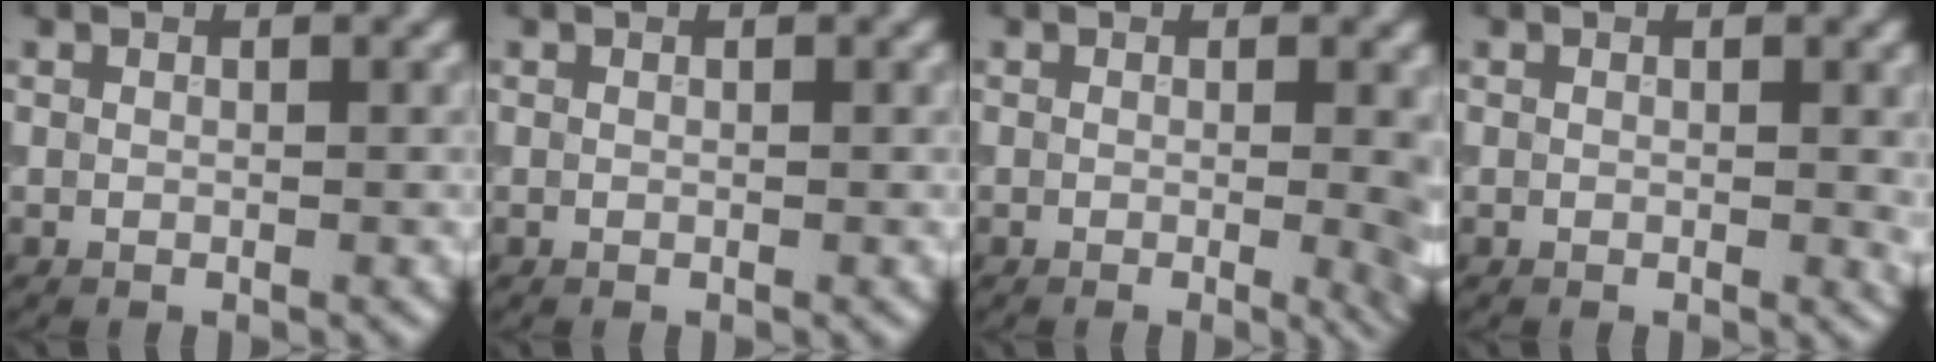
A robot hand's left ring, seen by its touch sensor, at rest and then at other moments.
{"total": 0.0}
{"total": 4.2, "force": [0.0, 1.7, 3.8], "torque": [-0.020, -0.002, -0.003]}
{"total": 0.9, "force": [0.2, 0.3, 0.9], "torque": [-0.007, -0.004, 0.003]}